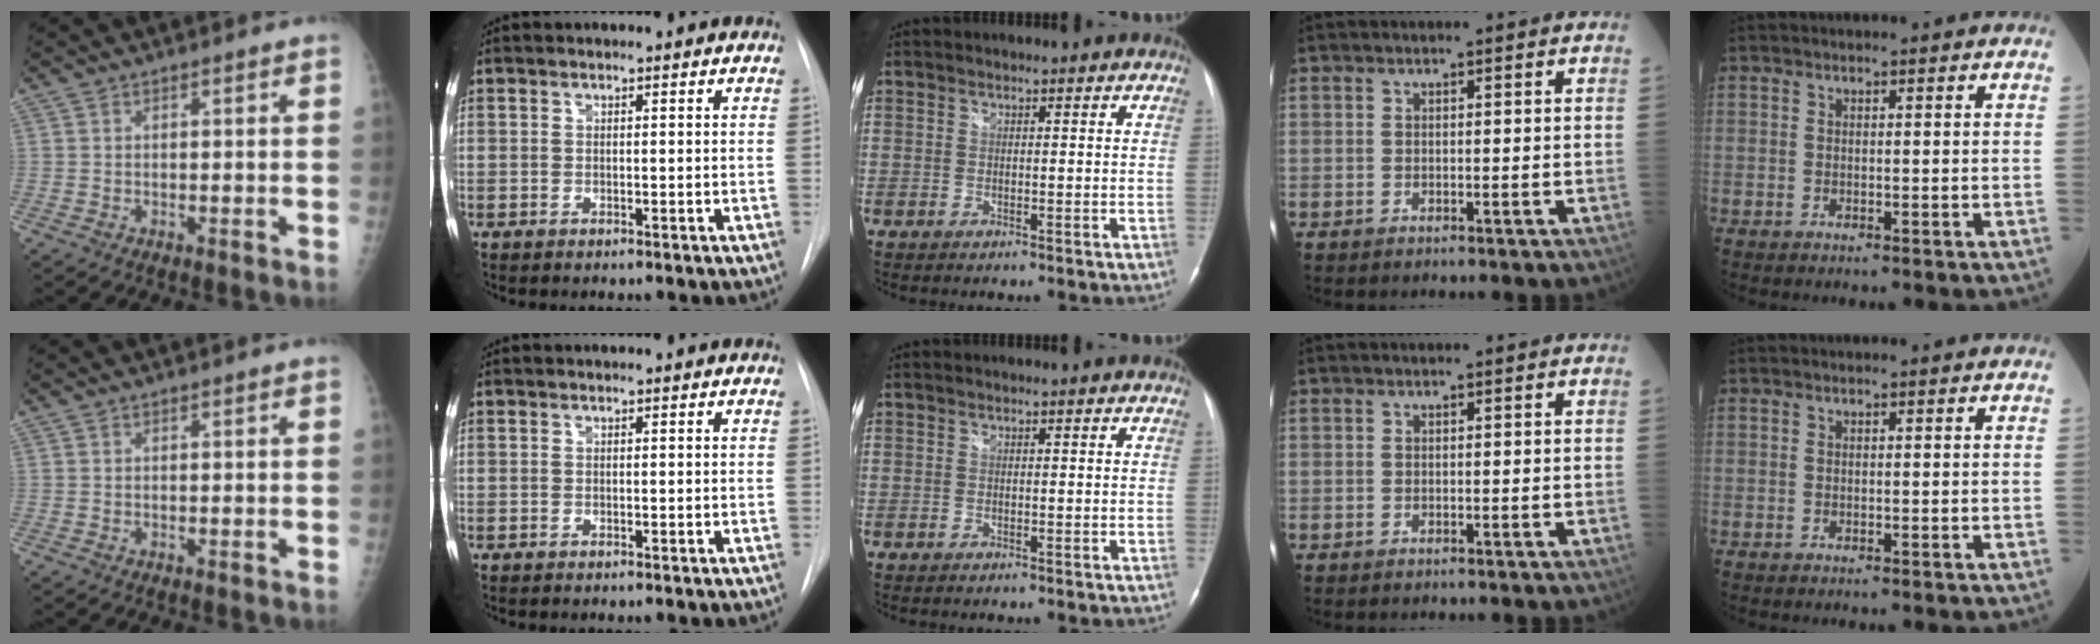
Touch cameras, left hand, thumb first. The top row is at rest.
{}